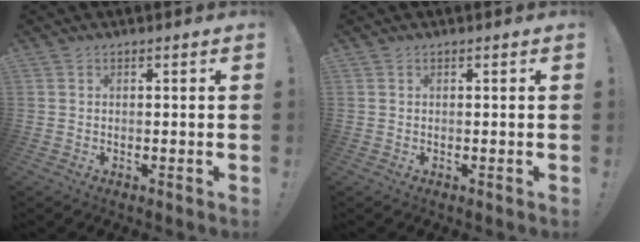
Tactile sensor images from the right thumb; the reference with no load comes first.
{"total": 0.0}